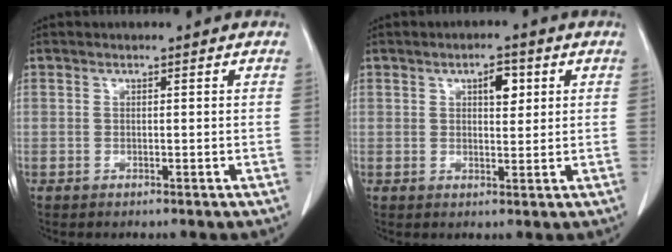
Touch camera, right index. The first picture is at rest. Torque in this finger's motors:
{"motor_torque": [0.06, 0.05, 0.05, 0.03]}